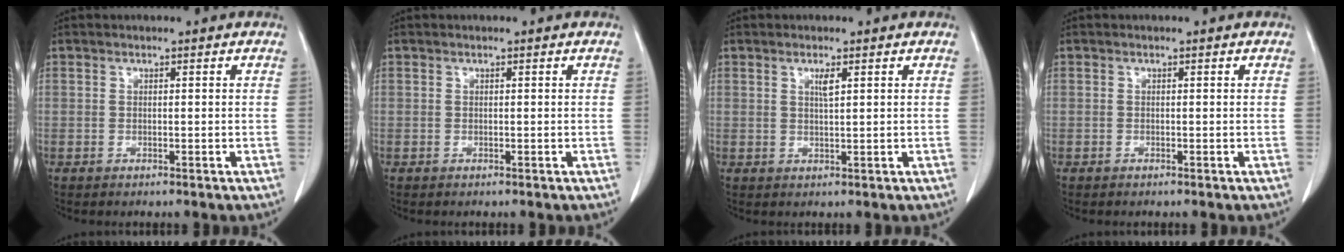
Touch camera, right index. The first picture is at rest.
{"total": 0.0}
{"total": 1.7, "force": [0.8, 0.0, 1.5], "torque": [-0.030, -0.002, 0.014]}
{"total": 0.0}